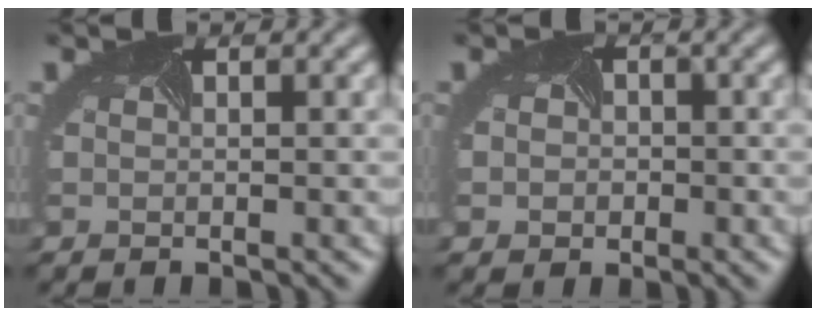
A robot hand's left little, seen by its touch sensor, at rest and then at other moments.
{"total": 3.1, "force": [-0.2, 2.7, 1.5], "torque": [-0.013, 0.001, -0.010]}